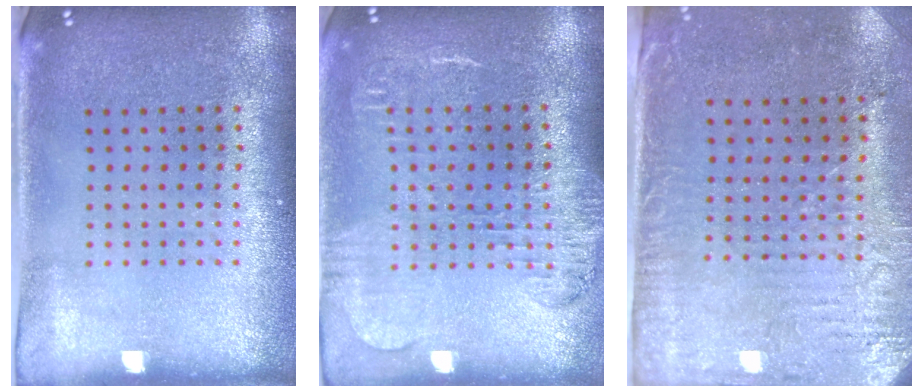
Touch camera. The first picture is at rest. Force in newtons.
{"total": 1.7, "press": 1.5, "slide": 0.8}
{"total": 3.1, "press": 2.5, "slide": 1.8}